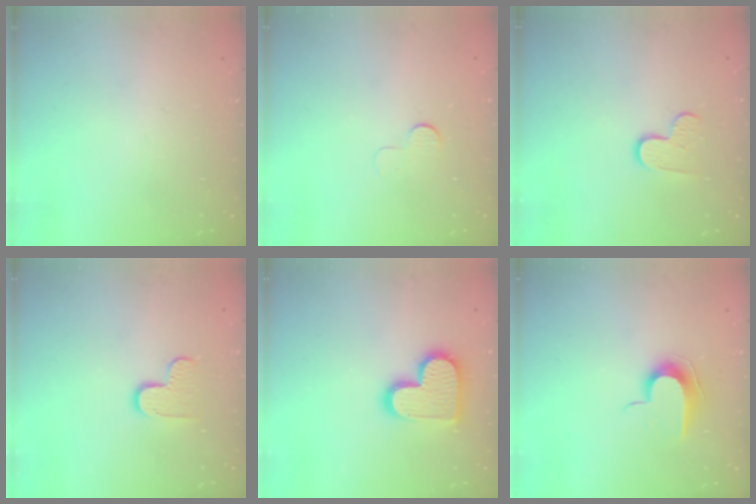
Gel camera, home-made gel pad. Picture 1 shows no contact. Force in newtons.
{"total": 3.2, "press": 3.1, "slide": 0.3}
{"total": 7.9, "press": 7.9, "slide": 0.5}
{"total": 6.3, "press": 6.3, "slide": 0.4}
{"total": 15.1, "press": 15.0, "slide": 0.9}
{"total": 8.9, "press": 8.9, "slide": 0.8}